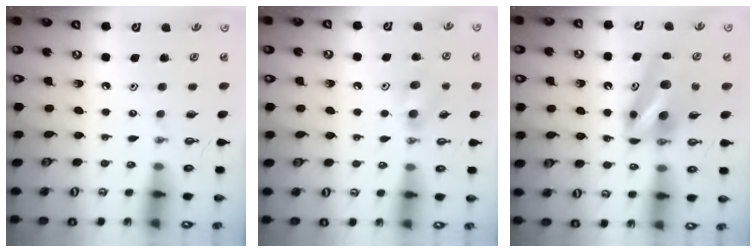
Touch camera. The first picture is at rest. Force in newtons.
{"total": 7.2, "press": 7.2, "slide": 1.1}
{"total": 10.7, "press": 7.0, "slide": 8.1}